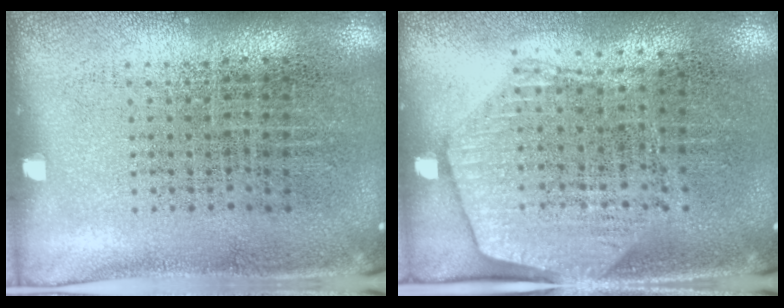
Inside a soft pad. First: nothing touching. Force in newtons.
{"total": 1.7, "press": 1.5, "slide": 0.8}